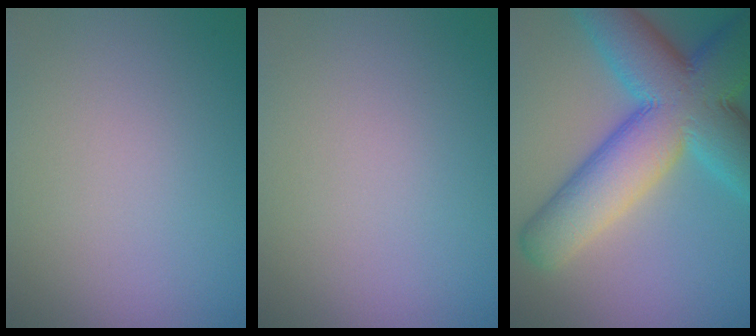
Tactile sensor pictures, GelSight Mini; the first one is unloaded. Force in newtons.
{"total": 0.0}
{"total": 13.9, "press": 13.9, "slide": 0.3}